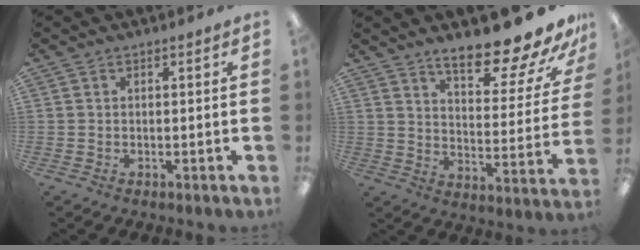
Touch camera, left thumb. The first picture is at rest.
{"total": 17.5, "force": [14.4, 4.1, 9.1], "torque": [-0.131, -0.106, 0.238]}